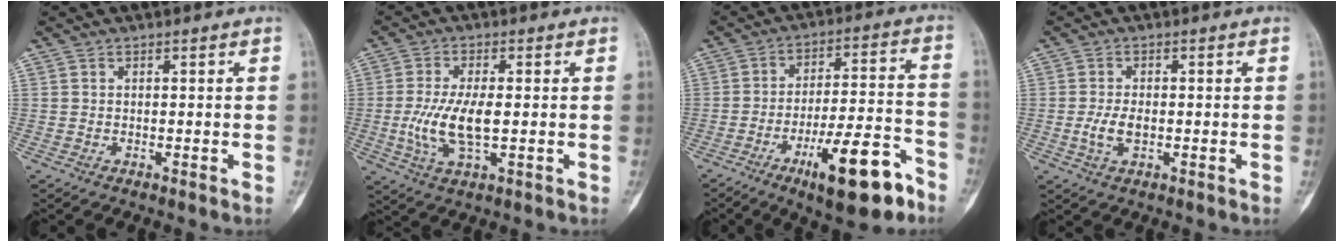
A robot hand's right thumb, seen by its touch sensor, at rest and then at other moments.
{"total": 9.1, "force": [-0.7, 3.5, 8.4], "torque": [-0.185, -0.005, -0.010]}
{"total": 16.7, "force": [-9.3, 4.9, 12.9], "torque": [-0.190, 0.061, -0.140]}
{"total": 3.9, "force": [-0.7, 2.1, 3.2], "torque": [-0.070, 0.002, -0.012]}